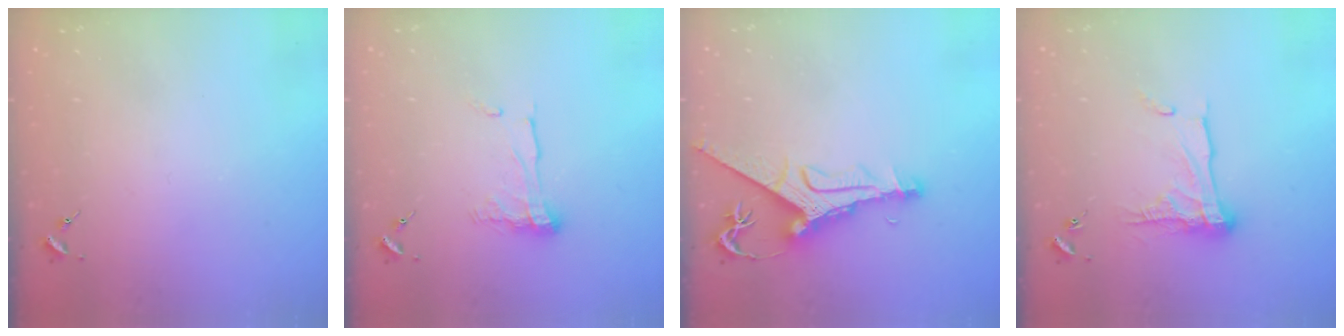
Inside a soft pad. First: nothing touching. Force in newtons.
{"total": 9.6, "press": 9.5, "slide": 0.9}
{"total": 11.3, "press": 11.2, "slide": 1.4}
{"total": 13.3, "press": 13.3, "slide": 1.1}